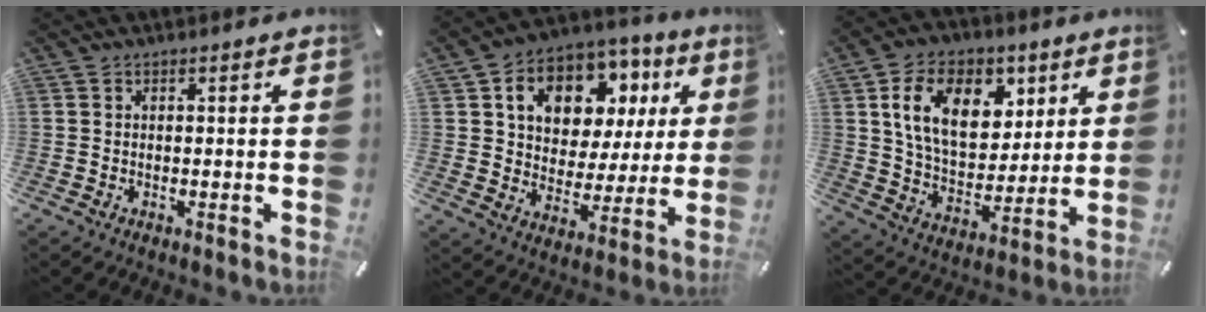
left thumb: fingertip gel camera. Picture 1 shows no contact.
{"total": 13.7, "force": [6.3, 10.2, 6.6], "torque": [-0.116, -0.025, 0.116]}
{"total": 16.0, "force": [6.5, 11.4, 9.3], "torque": [-0.152, -0.008, 0.121]}